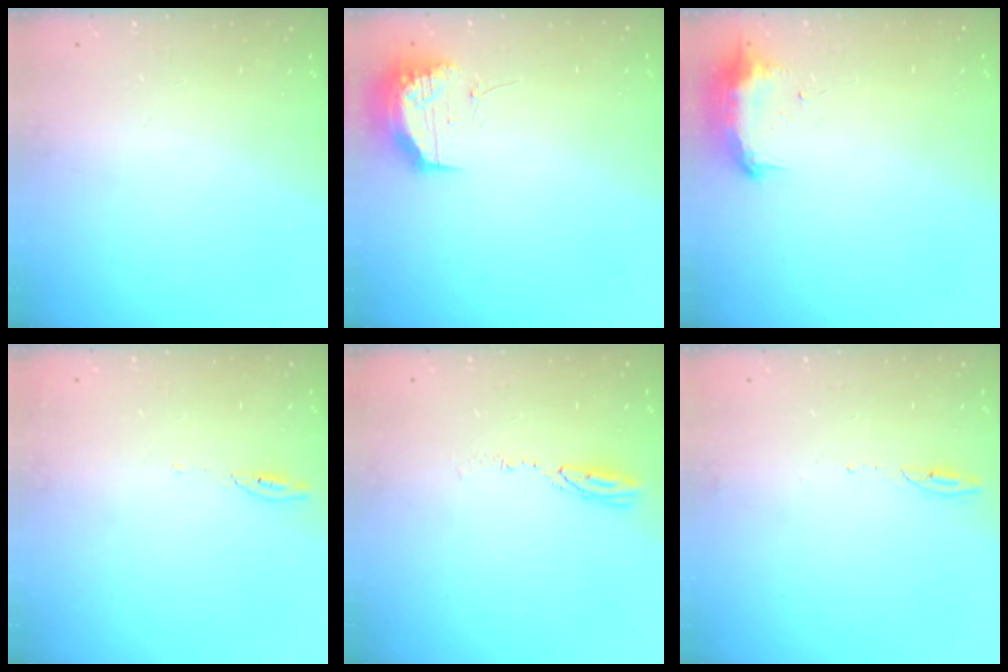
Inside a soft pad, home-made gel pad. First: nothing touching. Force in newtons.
{"total": 19.1, "press": 13.1, "slide": 13.9}
{"total": 8.7, "press": 8.7, "slide": 0.3}
{"total": 2.9, "press": 2.9, "slide": 0.4}
{"total": 3.7, "press": 3.7, "slide": 0.2}
{"total": 3.9, "press": 3.8, "slide": 0.4}